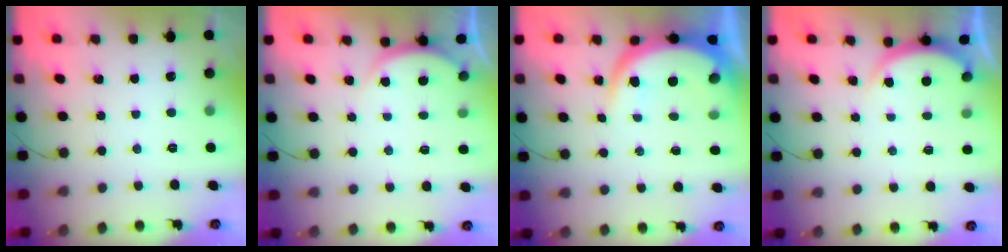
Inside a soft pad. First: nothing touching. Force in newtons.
{"total": 2.8, "press": 2.8, "slide": 0.4}
{"total": 9.1, "press": 9.1, "slide": 1.1}
{"total": 2.5, "press": 2.5, "slide": 0.5}